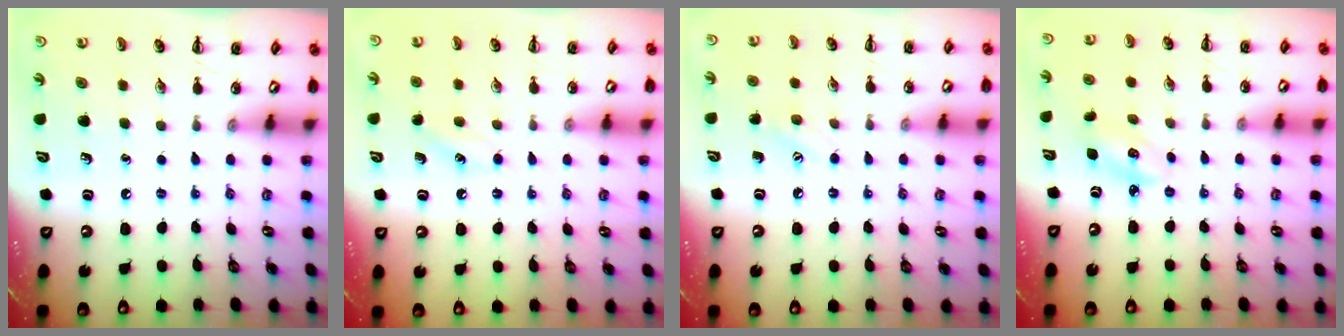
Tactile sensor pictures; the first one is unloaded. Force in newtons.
{"total": 6.9, "press": 6.7, "slide": 1.8}
{"total": 6.2, "press": 6.0, "slide": 1.5}
{"total": 2.8, "press": 2.8, "slide": 0.7}